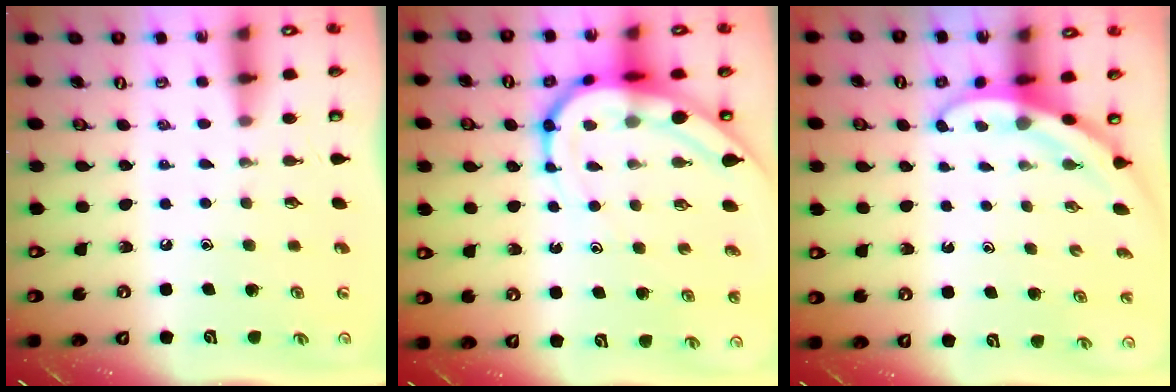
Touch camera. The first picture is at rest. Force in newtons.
{"total": 10.4, "press": 10.4, "slide": 1.0}
{"total": 3.2, "press": 3.2, "slide": 0.1}